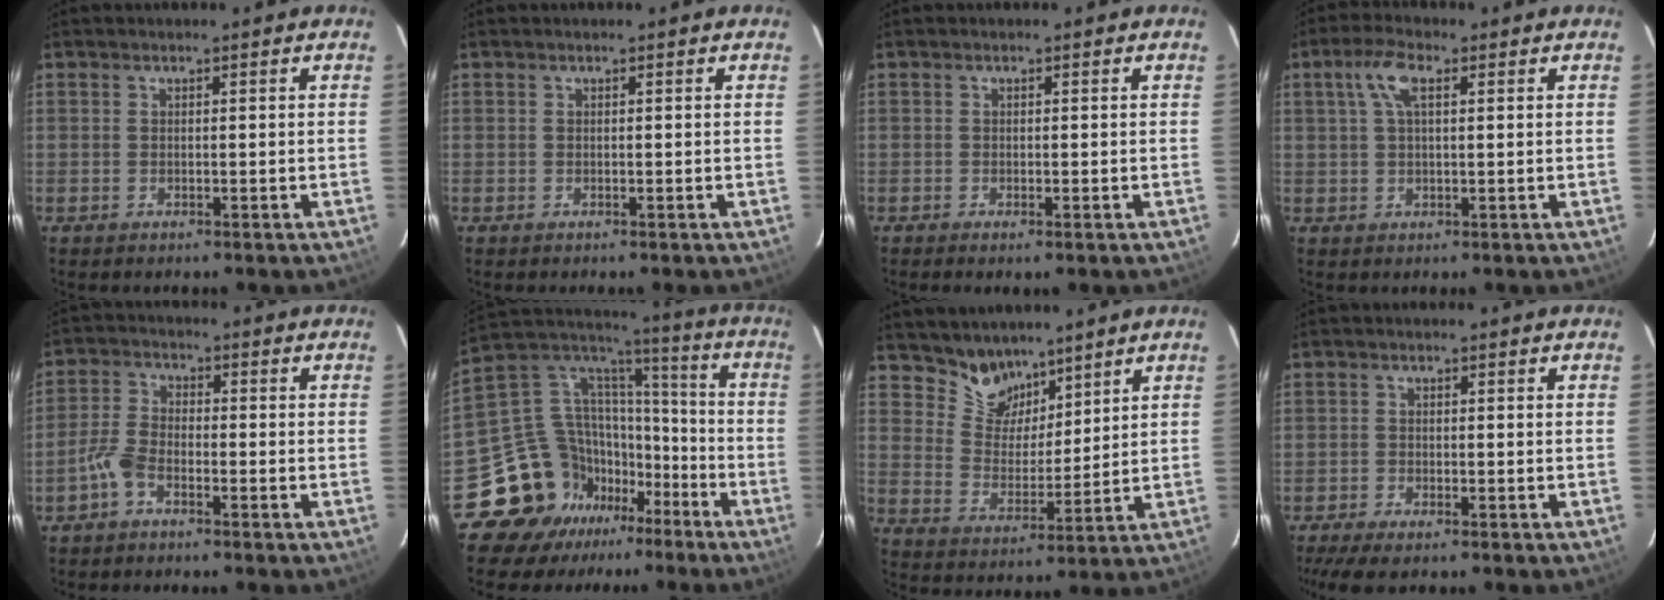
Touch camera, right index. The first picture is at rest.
{"total": 0.0}
{"total": 0.8, "force": [-0.4, 0.1, 0.6], "torque": [-0.013, -0.002, -0.008]}
{"total": 5.2, "force": [1.9, 2.0, 4.4], "torque": [-0.088, 0.014, 0.036]}
{"total": 4.3, "force": [-2.8, 1.8, 2.7], "torque": [-0.066, 0.011, -0.060]}
{"total": 17.2, "force": [-12.1, 12.0, 2.7], "torque": [-0.084, 0.076, -0.205]}
{"total": 8.3, "force": [6.7, 4.5, 1.8], "torque": [-0.031, 0.006, 0.126]}
{"total": 5.4, "force": [-4.4, 1.1, 3.0], "torque": [-0.073, -0.019, -0.078]}